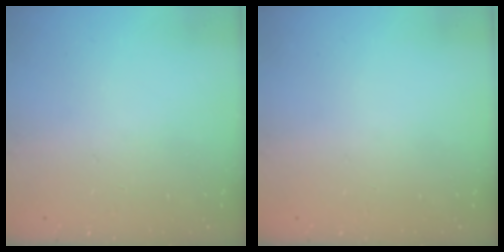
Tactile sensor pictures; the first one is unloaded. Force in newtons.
{"total": 0.0}